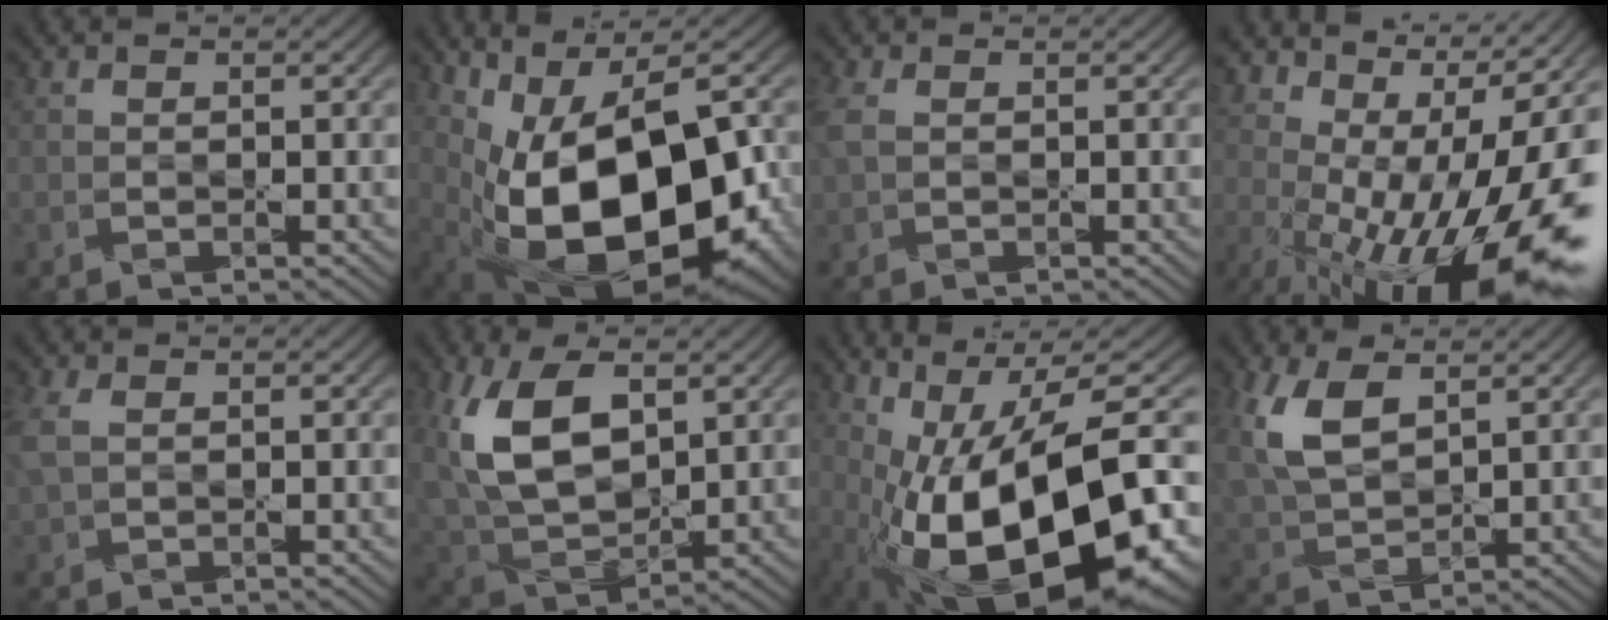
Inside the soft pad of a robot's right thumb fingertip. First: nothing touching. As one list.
[{"total": 18.3, "force": [-2.0, 9.9, 15.2], "torque": [-0.247, -0.028, -0.017]}, {"total": 2.5, "force": [0.5, 1.5, 2.0], "torque": [-0.066, 0.010, 0.008]}, {"total": 19.0, "force": [-0.8, 8.1, 17.1], "torque": [-0.236, 0.025, -0.017]}, {"total": 3.2, "force": [0.6, 1.9, 2.5], "torque": [-0.082, 0.011, 0.010]}, {"total": 13.6, "force": [3.7, 7.8, 10.5], "torque": [-0.247, 0.005, 0.074]}, {"total": 19.5, "force": [-4.8, 8.0, 17.1], "torque": [-0.283, -0.010, -0.075]}, {"total": 9.4, "force": [3.4, 4.9, 7.3], "torque": [-0.194, 0.013, 0.067]}]